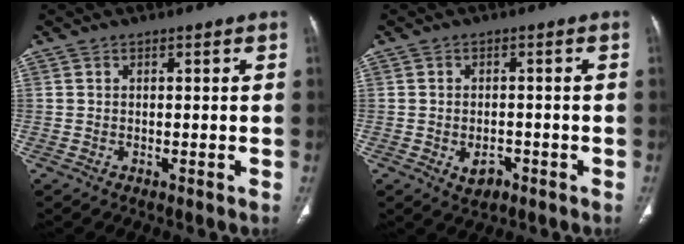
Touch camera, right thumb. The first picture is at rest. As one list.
[{"total": 3.4, "force": [-1.5, 2.3, 2.1], "torque": [-0.025, 0.007, -0.018]}]